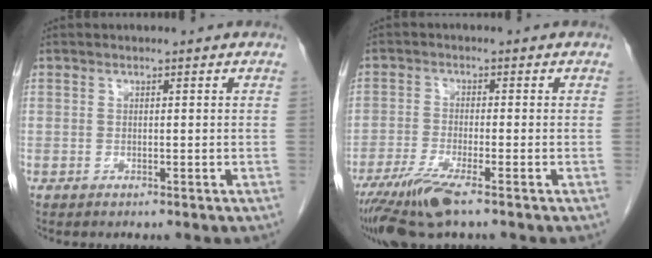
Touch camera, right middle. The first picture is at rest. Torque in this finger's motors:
{"motor_torque": [1.09, -0.86, 0.17, 0.08]}